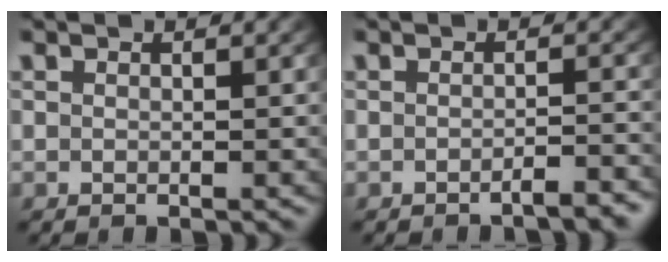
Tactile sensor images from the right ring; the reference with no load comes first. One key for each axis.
{"total": 1.6, "fx": -1.5, "fy": -0.1, "fz": 0.5, "tx": -0.004, "ty": 0.000, "tz": -0.028}